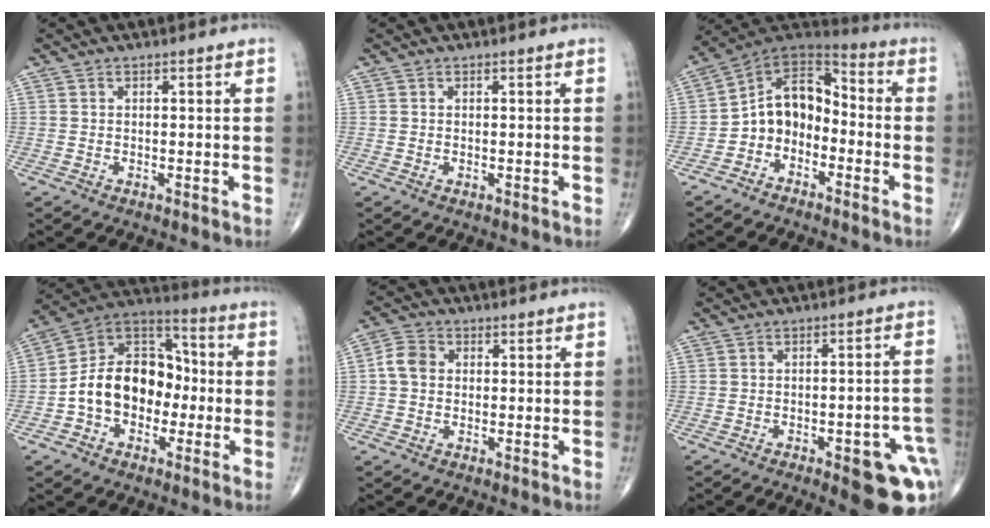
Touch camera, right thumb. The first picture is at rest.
{"total": 0.0}
{"total": 10.9, "force": [-3.1, 8.0, 6.6], "torque": [-0.080, 0.070, -0.071]}
{"total": 16.0, "force": [-2.5, 11.6, 10.7], "torque": [-0.143, 0.049, -0.053]}
{"total": 4.3, "force": [0.1, 3.5, 2.6], "torque": [-0.045, 0.012, -0.005]}
{"total": 13.6, "force": [-5.8, 4.2, 11.6], "torque": [-0.091, 0.036, -0.056]}